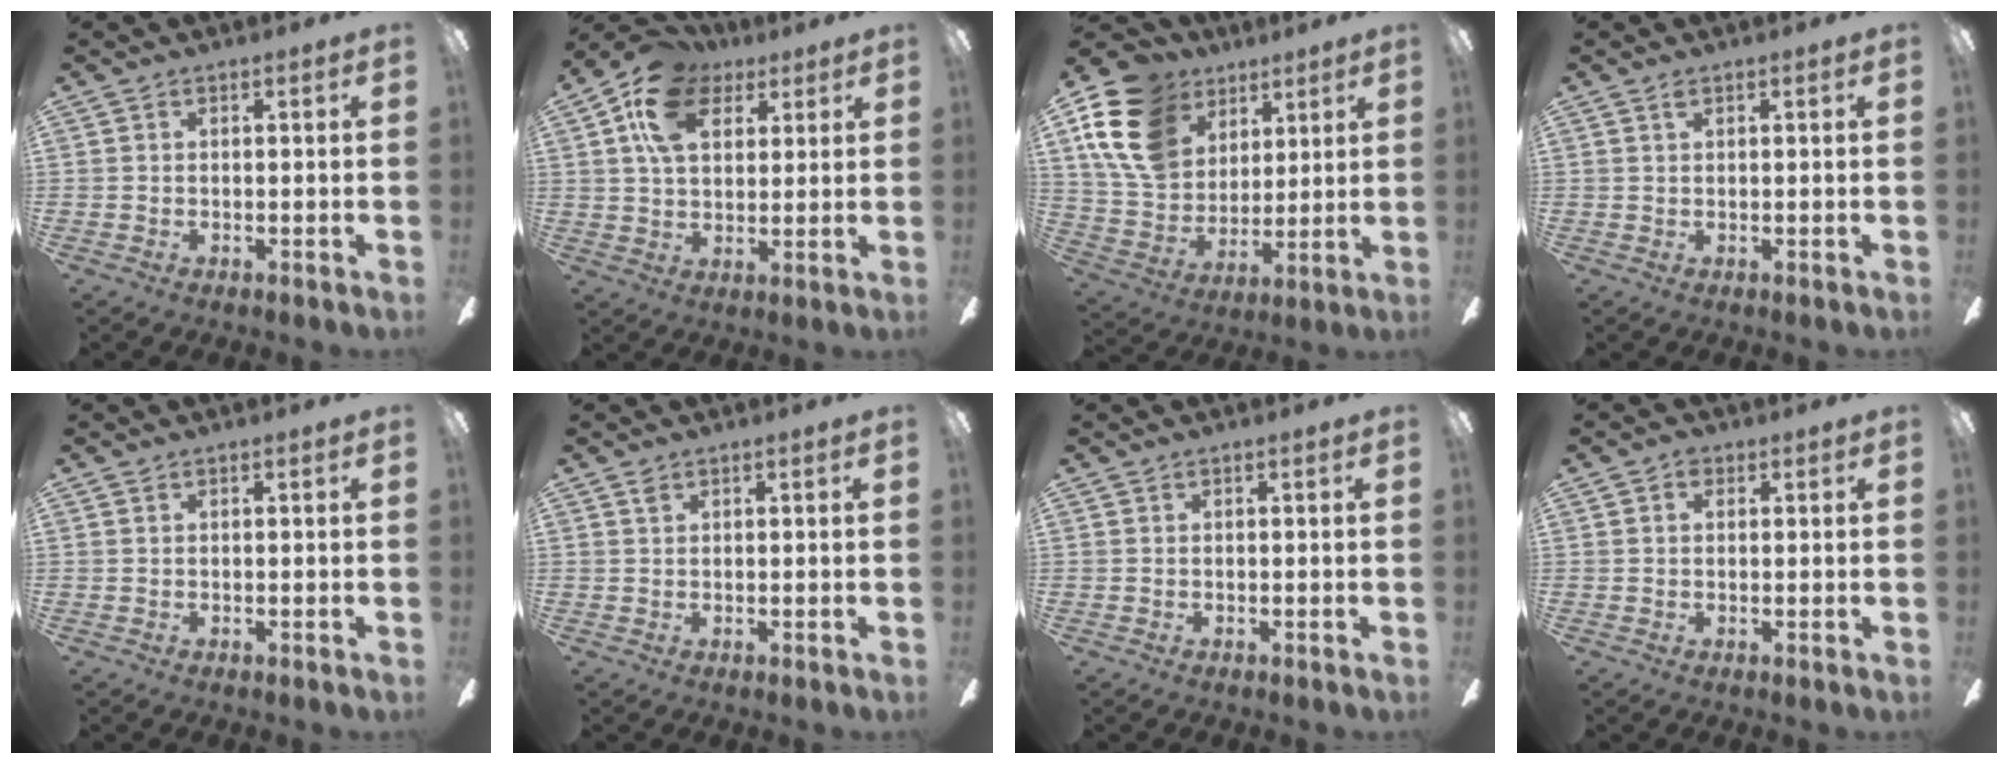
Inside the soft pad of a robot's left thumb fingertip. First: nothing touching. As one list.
[{"total": 13.9, "force": [6.4, 9.3, 8.1], "torque": [-0.136, 0.000, 0.118]}, {"total": 18.2, "force": [8.8, 13.2, 8.8], "torque": [-0.194, -0.026, 0.172]}, {"total": 0.9, "force": [0.5, 0.4, 0.6], "torque": [-0.015, 0.004, 0.007]}, {"total": 0.0}, {"total": 0.8, "force": [0.6, 0.4, 0.4], "torque": [-0.011, 0.001, 0.010]}, {"total": 0.0}, {"total": 1.7, "force": [0.5, 1.3, 1.0], "torque": [-0.012, 0.003, 0.007]}]